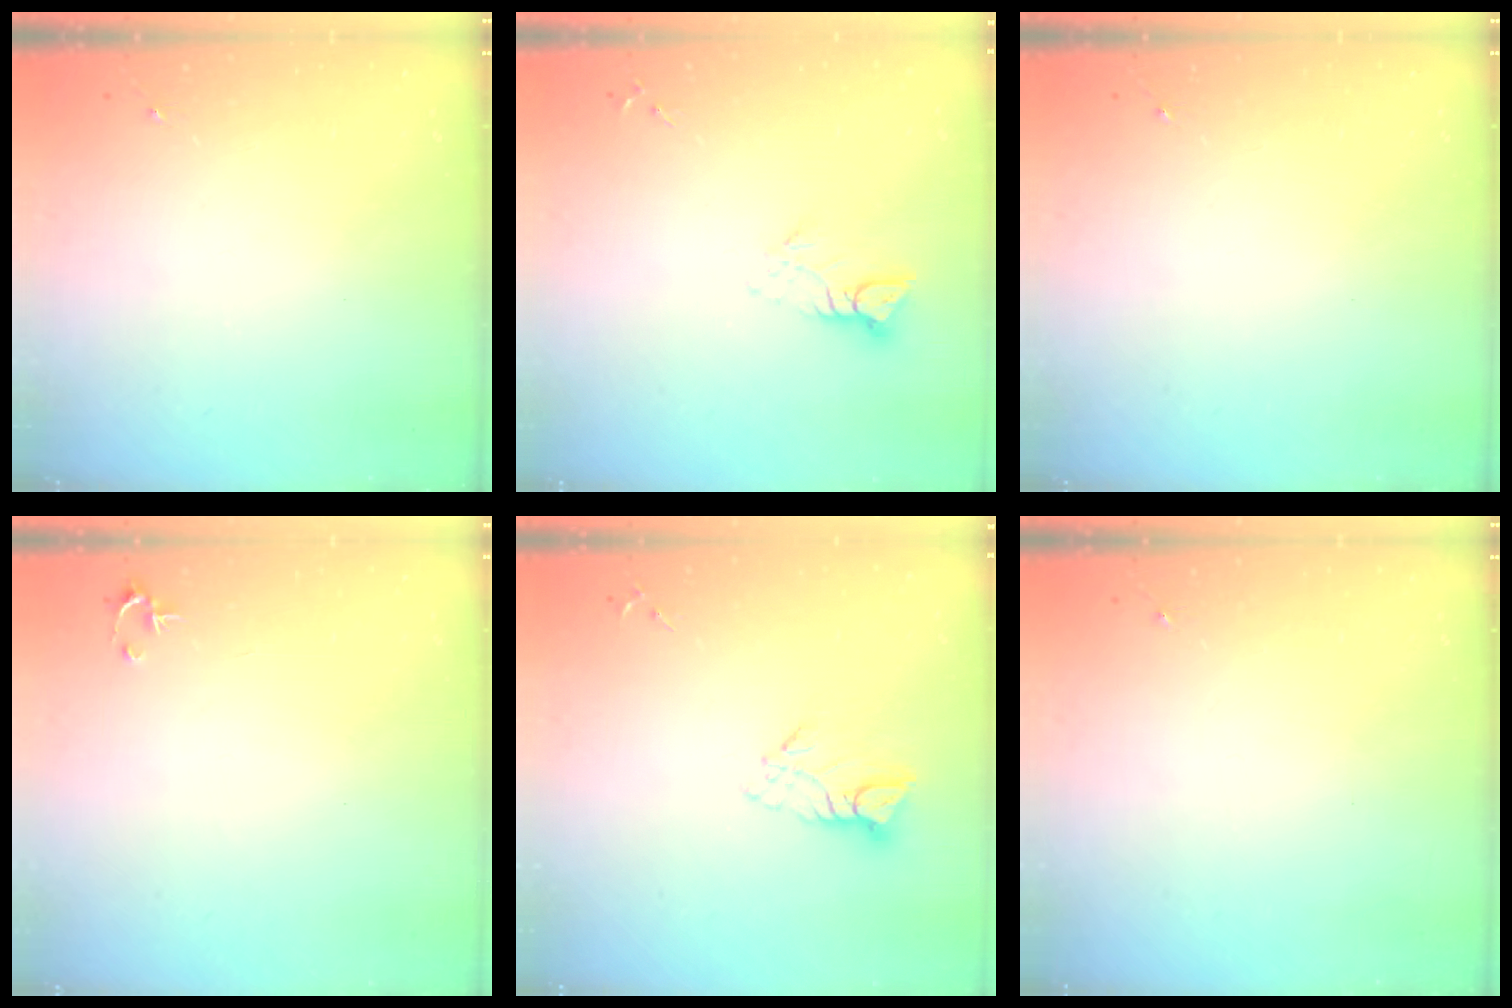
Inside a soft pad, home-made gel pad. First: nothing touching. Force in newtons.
{"total": 5.6, "press": 5.6, "slide": 0.5}
{"total": 0.0}
{"total": 2.5, "press": 2.5, "slide": 0.2}
{"total": 7.5, "press": 7.4, "slide": 0.6}
{"total": 0.0}